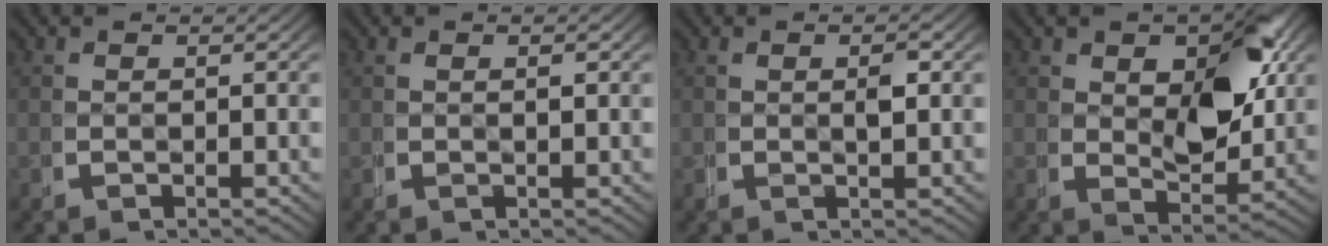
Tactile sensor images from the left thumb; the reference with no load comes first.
{"total": 0.8, "force": [0.3, -0.1, 0.7], "torque": [-0.017, 0.000, 0.008]}
{"total": 1.5, "force": [0.4, 0.1, 1.4], "torque": [-0.028, 0.001, 0.008]}
{"total": 6.6, "force": [1.6, 3.5, 5.4], "torque": [-0.083, -0.028, 0.041]}